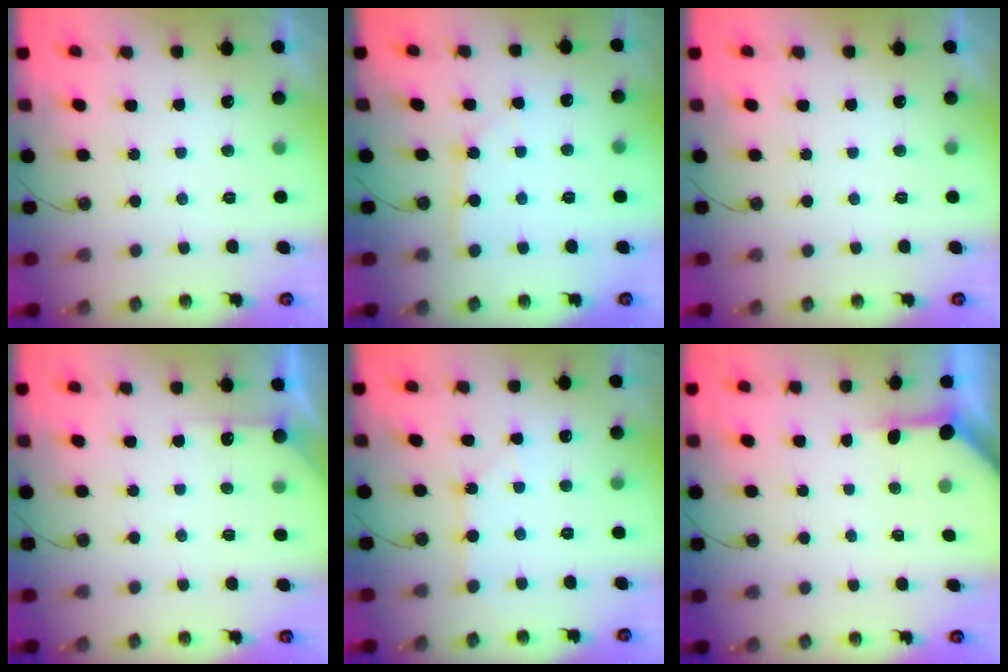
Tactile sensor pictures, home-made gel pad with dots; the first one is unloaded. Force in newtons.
{"total": 1.8, "press": 1.8, "slide": 0.2}
{"total": 0.0}
{"total": 4.1, "press": 4.1, "slide": 0.6}
{"total": 0.9, "press": 0.8, "slide": 0.2}
{"total": 3.8, "press": 3.7, "slide": 0.2}